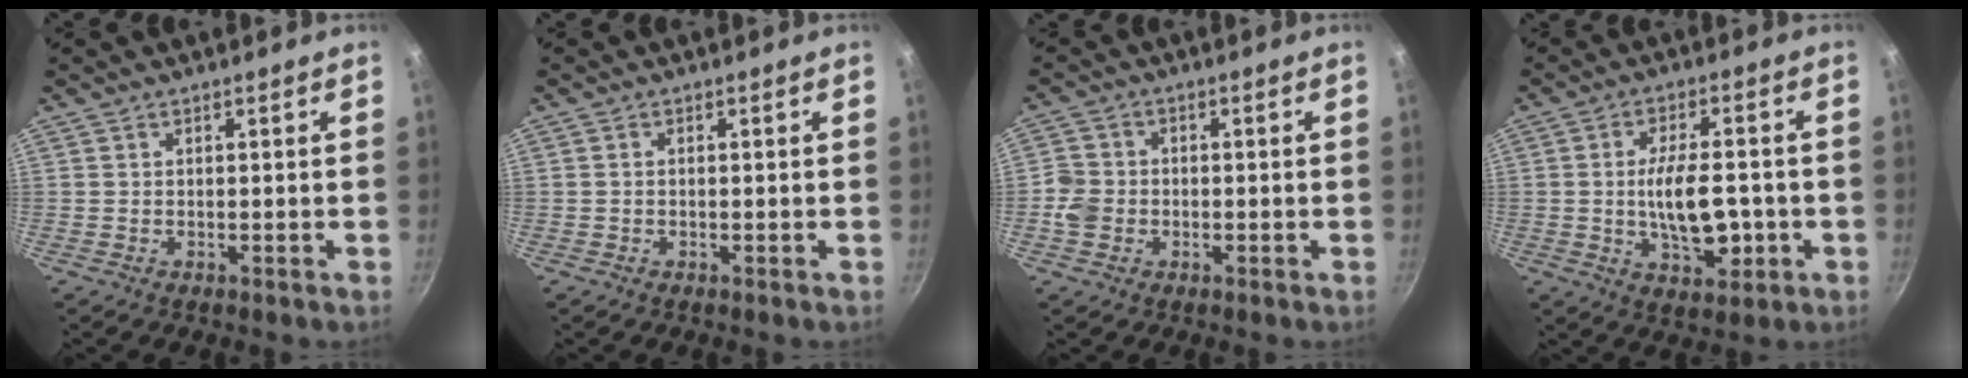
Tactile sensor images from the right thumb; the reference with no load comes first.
{"total": 0.5, "force": [-0.1, 0.3, 0.4], "torque": [-0.008, 0.004, -0.003]}
{"total": 4.7, "force": [-1.2, 4.0, 2.1], "torque": [-0.035, 0.015, -0.031]}
{"total": 11.4, "force": [-1.7, 5.5, 9.8], "torque": [-0.145, 0.008, -0.021]}